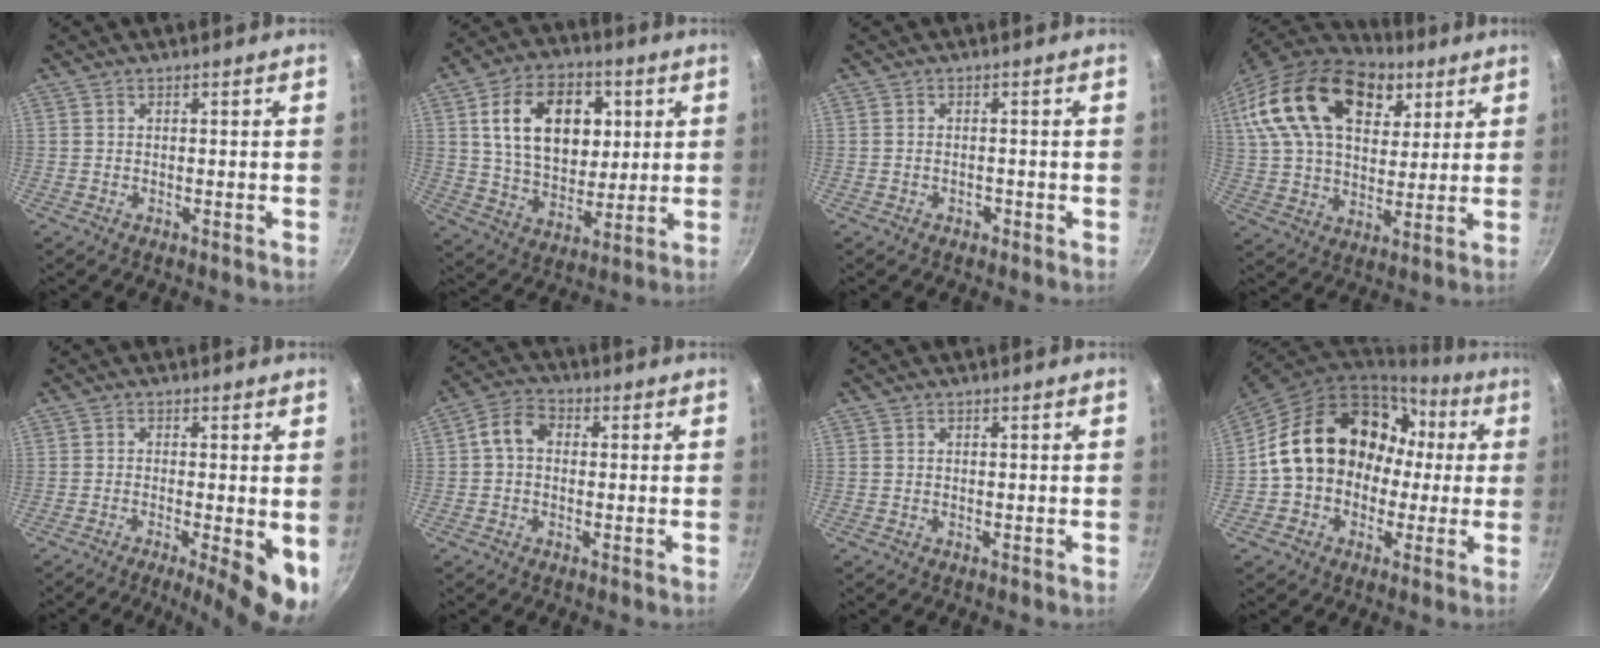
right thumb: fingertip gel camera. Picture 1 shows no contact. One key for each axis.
{"total": 19.0, "fx": 4.9, "fy": 13.0, "fz": 12.9, "tx": -0.178, "ty": -0.005, "tz": 0.082}
{"total": 1.1, "fx": -0.6, "fy": 0.7, "fz": 0.6, "tx": -0.009, "ty": 0.005, "tz": -0.008}
{"total": 27.1, "fx": 12.4, "fy": 16.2, "fz": 17.8, "tx": -0.305, "ty": -0.004, "tz": 0.212}
{"total": 9.2, "fx": -2.5, "fy": 2.3, "fz": 8.6, "tx": -0.112, "ty": -0.002, "tz": -0.033}
{"total": 5.6, "fx": 0.5, "fy": 4.0, "fz": 3.9, "tx": -0.071, "ty": 0.021, "tz": -0.006}
{"total": 0.0}
{"total": 19.5, "fx": 1.0, "fy": 15.7, "fz": 11.5, "tx": -0.160, "ty": 0.069, "tz": 0.018}